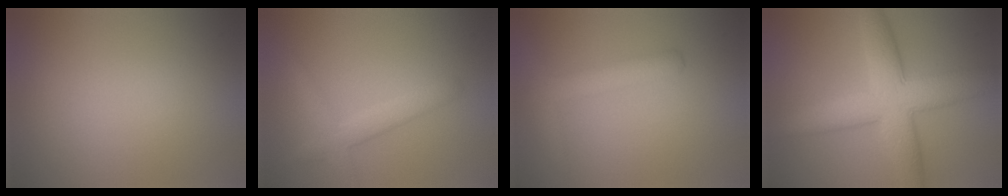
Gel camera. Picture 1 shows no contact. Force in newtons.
{"total": 2.7, "press": 2.7, "slide": 0.1}
{"total": 2.5, "press": 2.5, "slide": 0.0}
{"total": 8.0, "press": 8.0, "slide": 0.3}